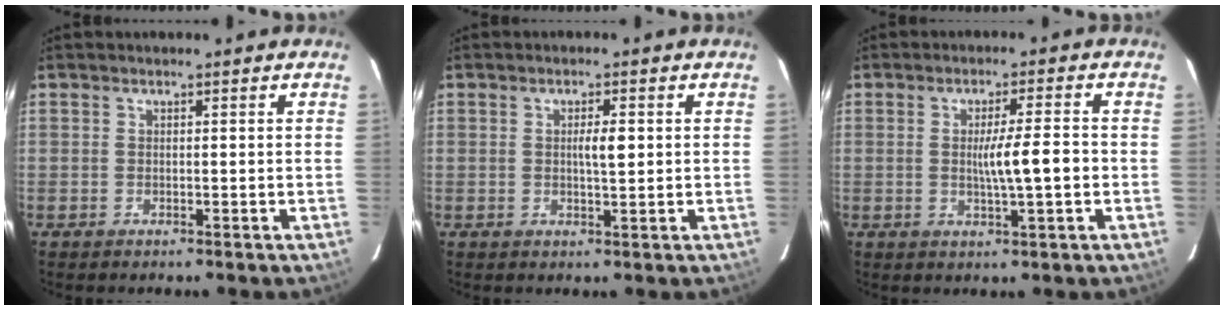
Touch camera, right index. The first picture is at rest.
{"total": 2.7, "force": [0.4, 0.5, 2.6], "torque": [-0.045, 0.001, 0.006]}
{"total": 5.8, "force": [-0.6, 0.0, 5.7], "torque": [-0.092, -0.003, -0.009]}